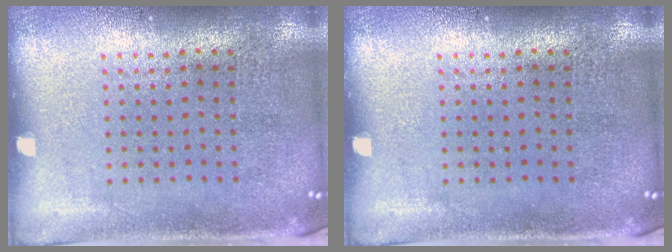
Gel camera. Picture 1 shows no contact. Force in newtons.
{"total": 0.0}